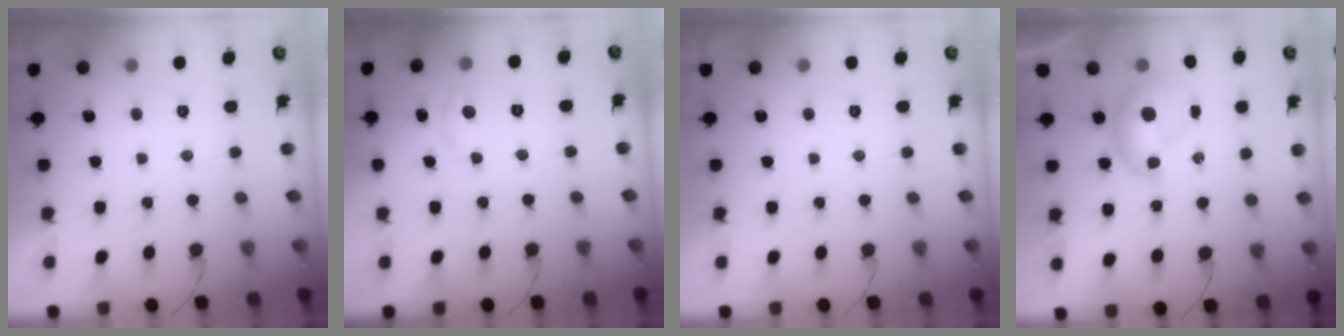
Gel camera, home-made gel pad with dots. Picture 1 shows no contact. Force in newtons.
{"total": 3.3, "press": 3.3, "slide": 0.5}
{"total": 0.0}
{"total": 7.0, "press": 7.0, "slide": 0.3}